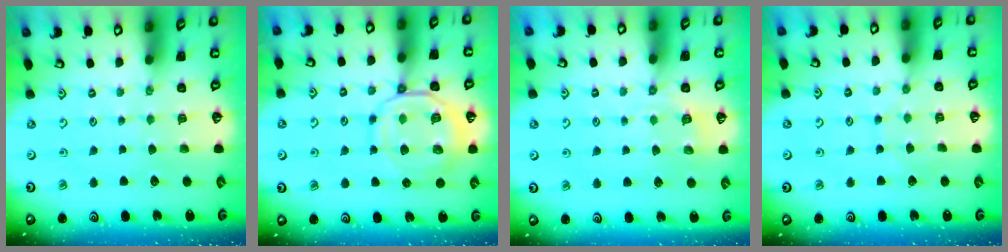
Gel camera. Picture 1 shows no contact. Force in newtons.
{"total": 12.4, "press": 12.3, "slide": 1.5}
{"total": 4.3, "press": 3.9, "slide": 1.8}
{"total": 3.5, "press": 3.5, "slide": 0.2}